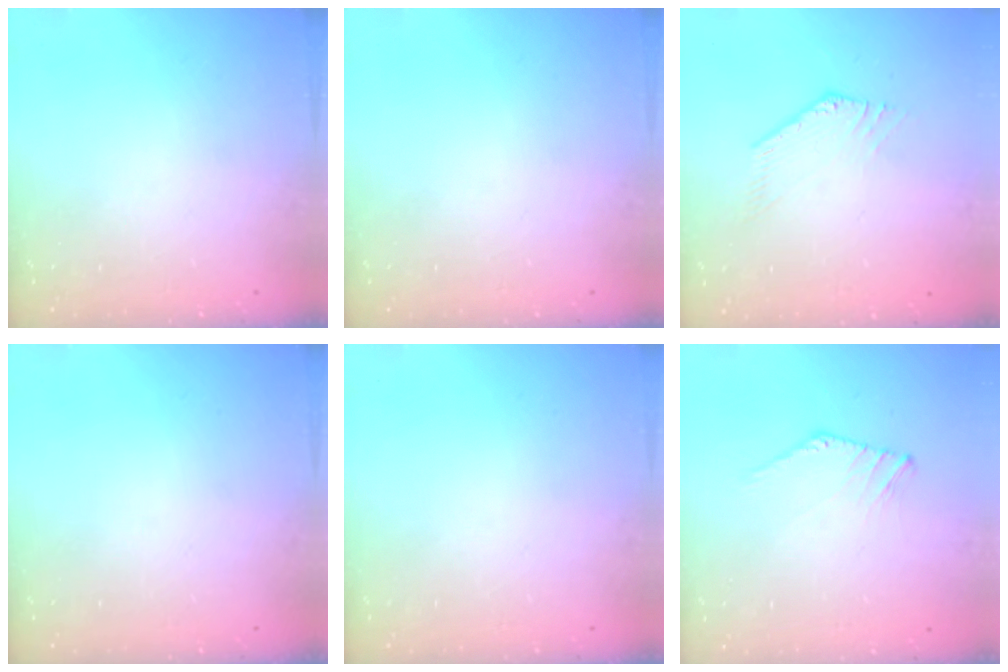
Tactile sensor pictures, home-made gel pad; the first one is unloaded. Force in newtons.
{"total": 0.0}
{"total": 0.6, "press": 0.5, "slide": 0.3}
{"total": 0.0}
{"total": 0.0}
{"total": 1.7, "press": 1.6, "slide": 0.4}